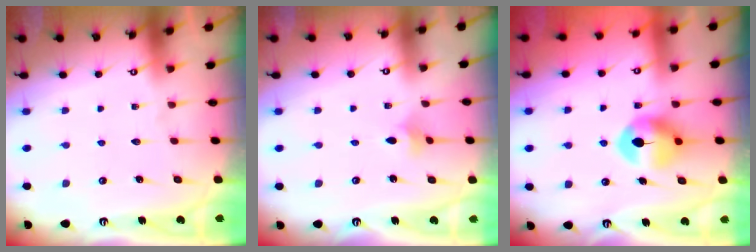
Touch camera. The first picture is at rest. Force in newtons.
{"total": 1.9, "press": 1.8, "slide": 0.5}
{"total": 9.9, "press": 9.9, "slide": 0.4}